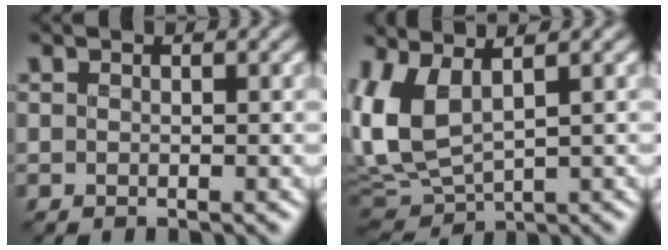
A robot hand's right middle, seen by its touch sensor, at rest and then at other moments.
{"total": 6.5, "force": [1.2, 3.2, 5.6], "torque": [-0.135, 0.002, 0.019]}